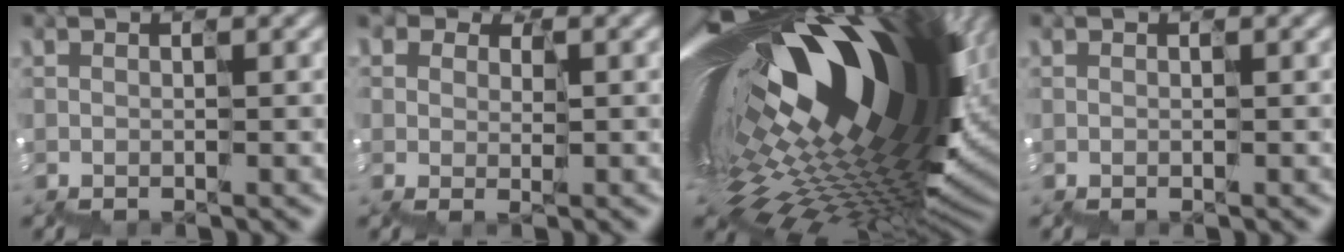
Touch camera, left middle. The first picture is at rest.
{"total": 2.3, "force": [0.6, 1.8, 1.2], "torque": [-0.038, 0.002, 0.012]}
{"total": 18.8, "force": [6.9, 7.7, 15.7], "torque": [-0.277, 0.009, 0.118]}
{"total": 0.0}